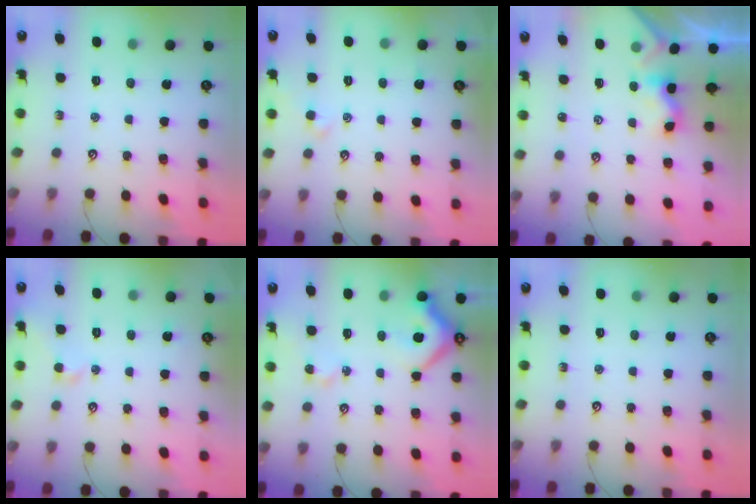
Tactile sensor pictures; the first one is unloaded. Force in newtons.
{"total": 1.6, "press": 1.5, "slide": 0.4}
{"total": 1.6, "press": 1.5, "slide": 0.5}
{"total": 0.9, "press": 0.8, "slide": 0.5}
{"total": 9.9, "press": 9.8, "slide": 1.4}
{"total": 0.0}